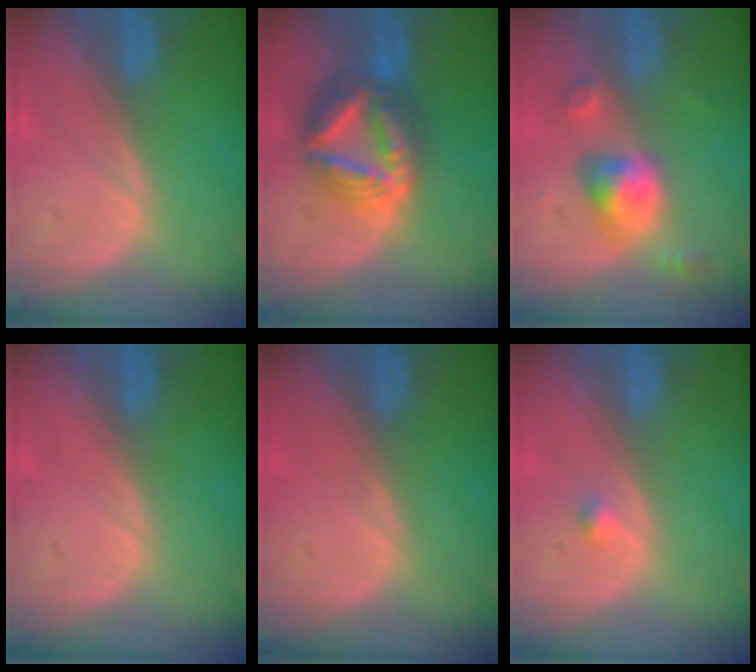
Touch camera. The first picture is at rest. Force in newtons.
{"total": 9.1, "press": 9.1, "slide": 0.9}
{"total": 5.8, "press": 5.3, "slide": 2.1}
{"total": 0.0}
{"total": 0.0}
{"total": 1.3, "press": 1.1, "slide": 0.7}